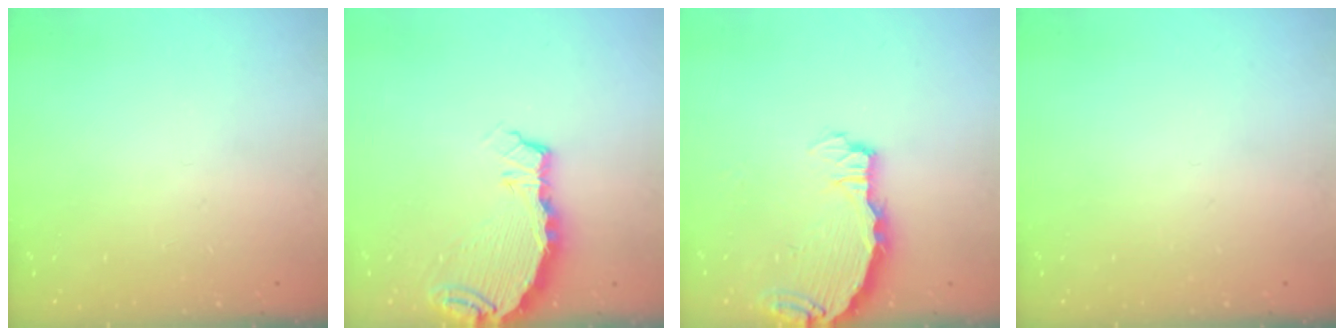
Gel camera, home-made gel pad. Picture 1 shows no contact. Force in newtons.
{"total": 5.6, "press": 5.6, "slide": 0.6}
{"total": 3.6, "press": 3.6, "slide": 0.3}
{"total": 0.0}